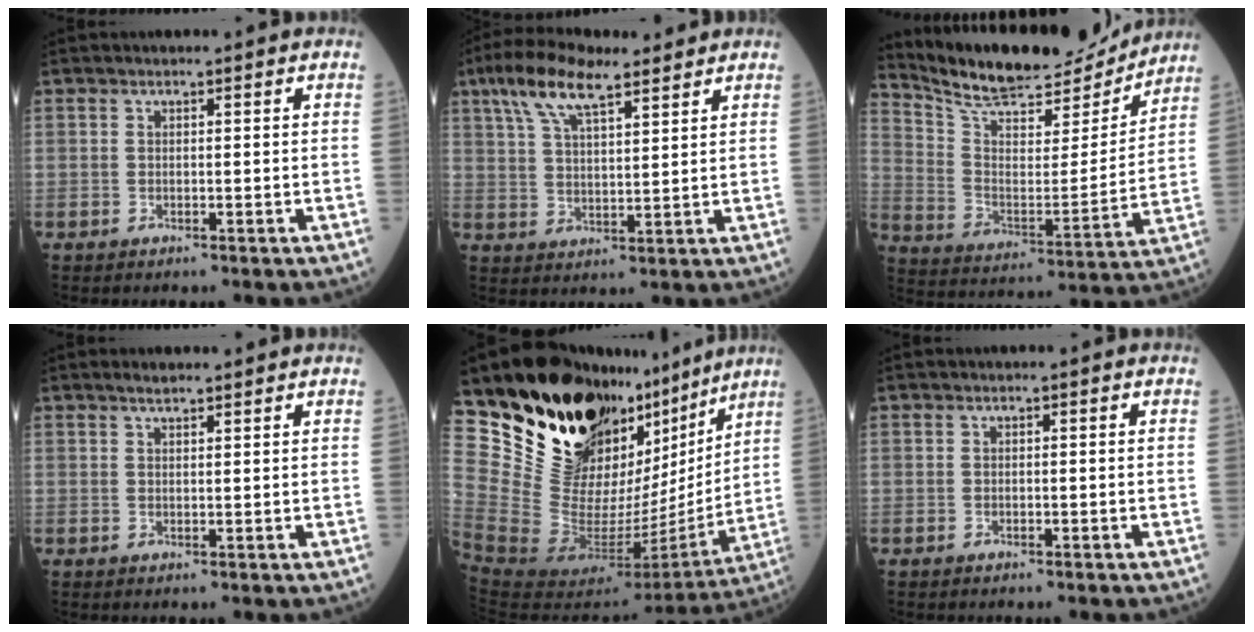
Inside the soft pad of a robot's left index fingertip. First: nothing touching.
{"total": 10.3, "force": [6.9, 3.1, 7.1], "torque": [-0.142, 0.029, 0.128]}
{"total": 18.8, "force": [17.5, 3.9, 5.4], "torque": [-0.101, -0.020, 0.276]}
{"total": 2.1, "force": [1.9, 0.3, 1.0], "torque": [-0.019, 0.013, 0.031]}
{"total": 30.4, "force": [22.1, 12.5, 16.7], "torque": [-0.275, -0.013, 0.357]}
{"total": 0.0}